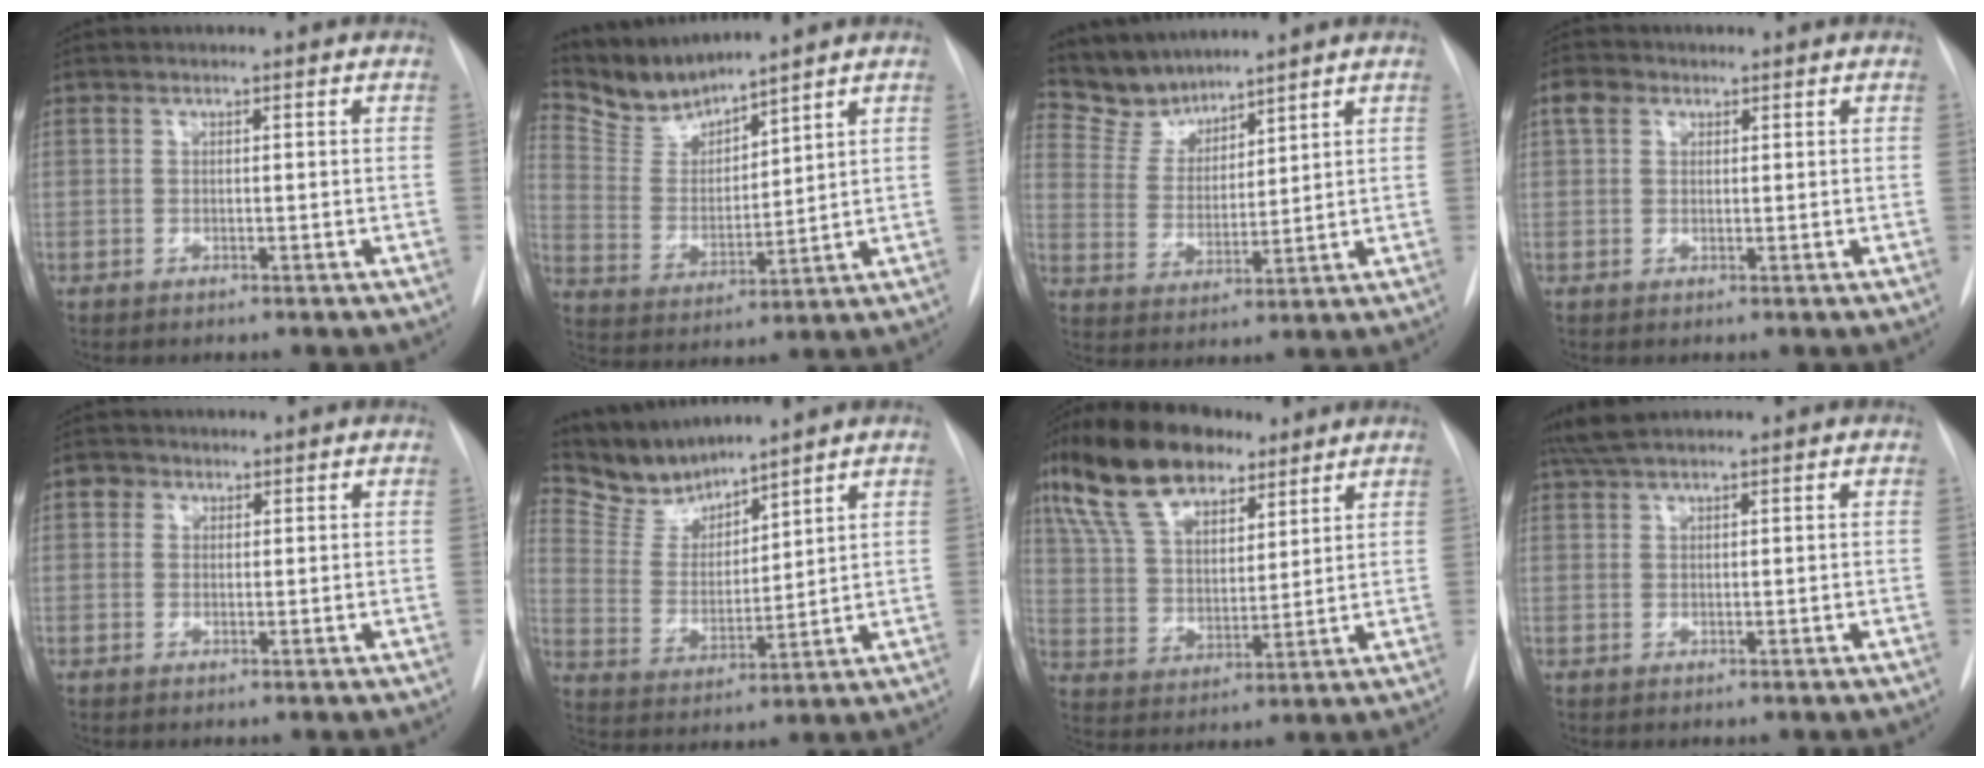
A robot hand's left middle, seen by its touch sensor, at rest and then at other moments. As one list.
[{"total": 8.5, "force": [8.4, 0.6, 1.1], "torque": [-0.041, 0.002, 0.184]}, {"total": 7.2, "force": [6.9, 2.1, 0.4], "torque": [-0.014, 0.007, 0.148]}, {"total": 2.9, "force": [1.3, 2.2, 1.4], "torque": [-0.032, 0.016, 0.026]}, {"total": 2.1, "force": [0.9, 1.8, 0.6], "torque": [-0.007, 0.009, 0.010]}, {"total": 8.7, "force": [8.6, 1.2, 1.1], "torque": [-0.037, 0.006, 0.187]}, {"total": 16.1, "force": [11.0, 7.0, 9.5], "torque": [-0.192, 0.033, 0.205]}, {"total": 3.6, "force": [3.1, 0.2, 1.9], "torque": [-0.040, 0.020, 0.062]}]